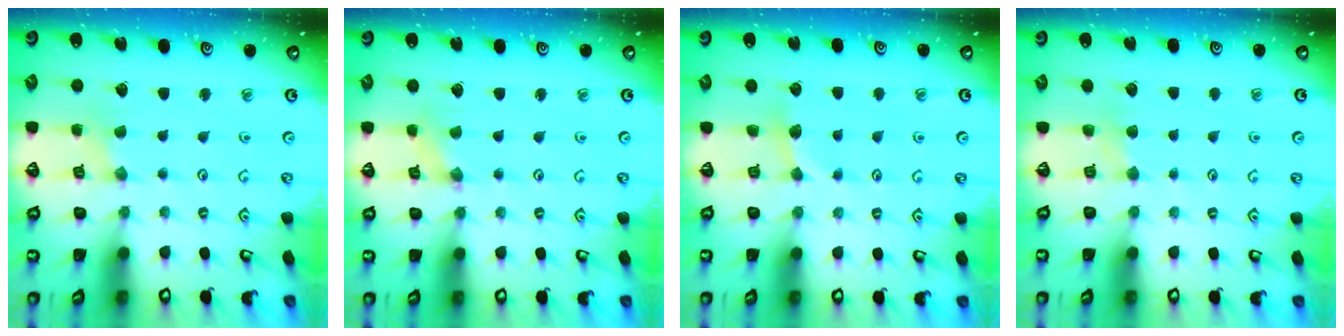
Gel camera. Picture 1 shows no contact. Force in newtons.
{"total": 0.0}
{"total": 3.6, "press": 3.6, "slide": 0.6}
{"total": 2.4, "press": 2.3, "slide": 0.5}